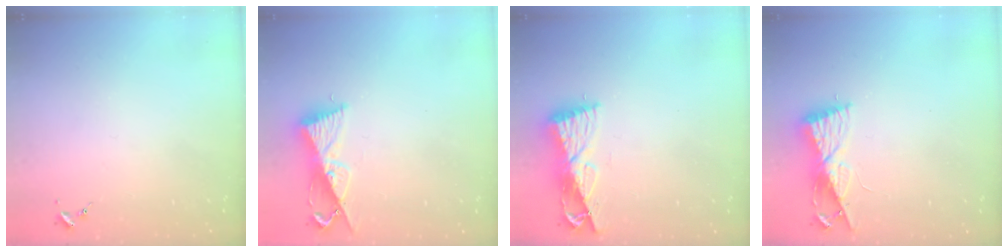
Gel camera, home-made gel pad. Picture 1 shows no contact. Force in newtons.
{"total": 9.6, "press": 9.6, "slide": 0.4}
{"total": 9.2, "press": 9.2, "slide": 1.1}
{"total": 9.0, "press": 9.0, "slide": 0.8}